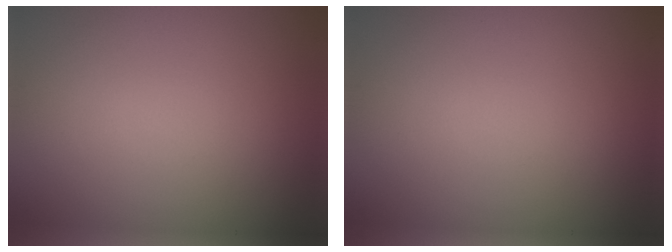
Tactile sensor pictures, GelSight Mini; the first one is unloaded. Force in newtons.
{"total": 0.0}